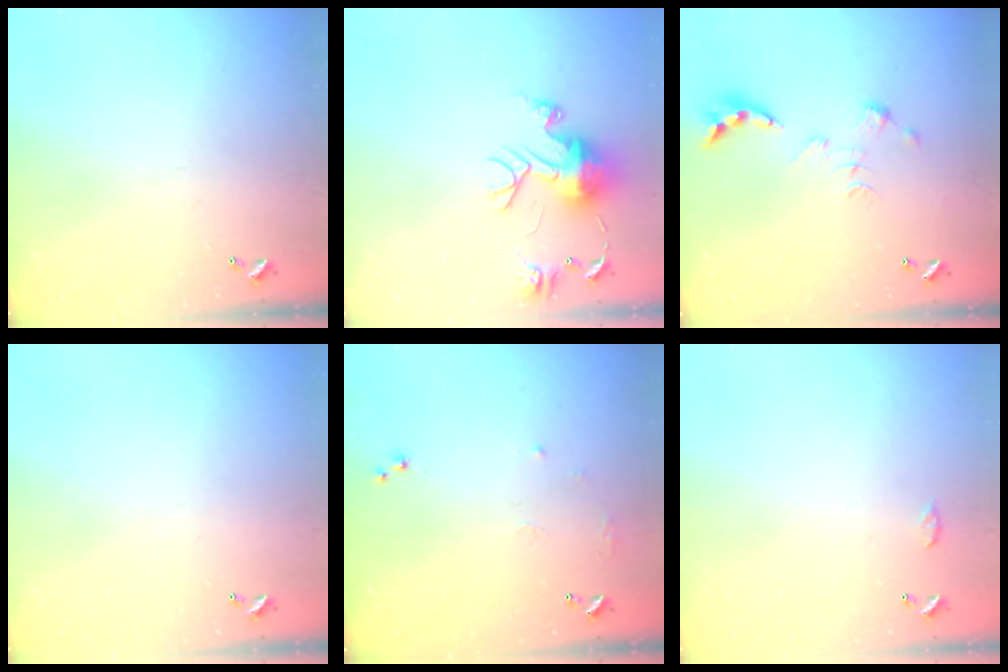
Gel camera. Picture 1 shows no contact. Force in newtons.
{"total": 10.5, "press": 10.5, "slide": 1.0}
{"total": 3.3, "press": 3.3, "slide": 0.4}
{"total": 0.0}
{"total": 6.4, "press": 6.3, "slide": 1.0}
{"total": 3.0, "press": 3.0, "slide": 0.5}